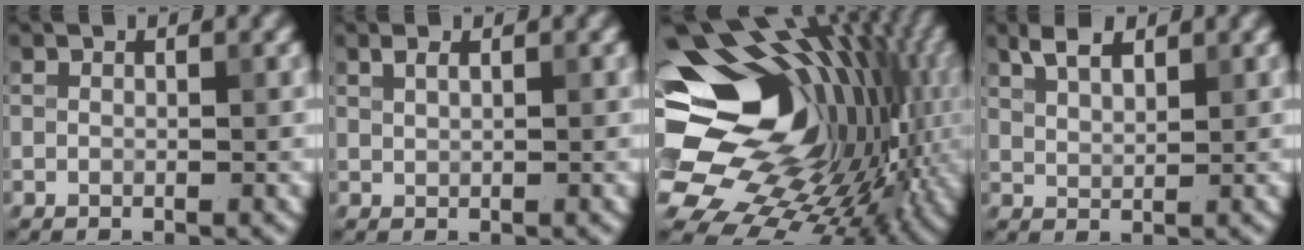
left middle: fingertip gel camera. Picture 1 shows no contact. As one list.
[{"total": 0.8, "force": [0.6, 0.3, 0.5], "torque": [-0.011, 0.001, 0.013]}, {"total": 18.4, "force": [2.1, 12.9, 12.9], "torque": [-0.207, 0.007, 0.044]}, {"total": 2.9, "force": [2.1, 1.2, 1.7], "torque": [-0.036, 0.005, 0.042]}]